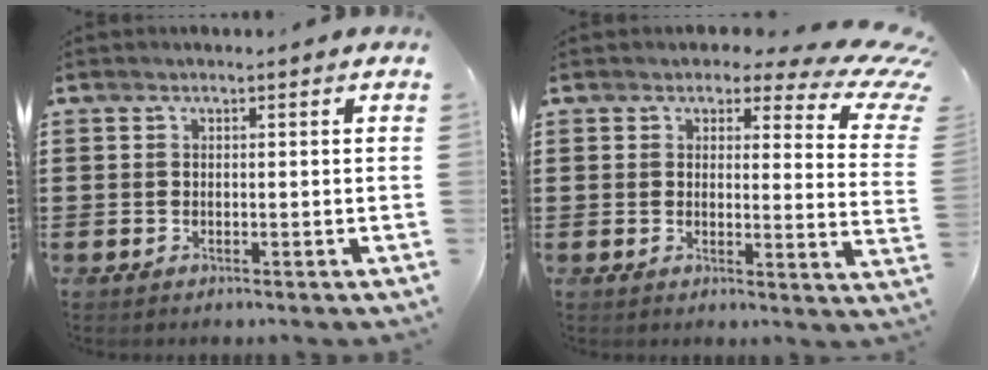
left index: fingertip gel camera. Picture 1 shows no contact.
{"total": 4.7, "force": [3.2, 1.9, 2.9], "torque": [-0.050, -0.020, 0.049]}